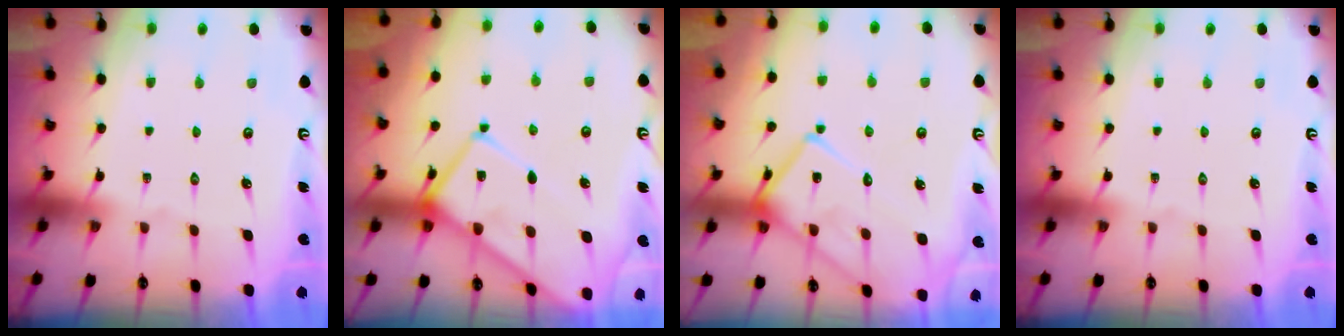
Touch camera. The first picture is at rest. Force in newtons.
{"total": 13.6, "press": 13.5, "slide": 1.4}
{"total": 17.9, "press": 17.9, "slide": 1.6}
{"total": 0.0}